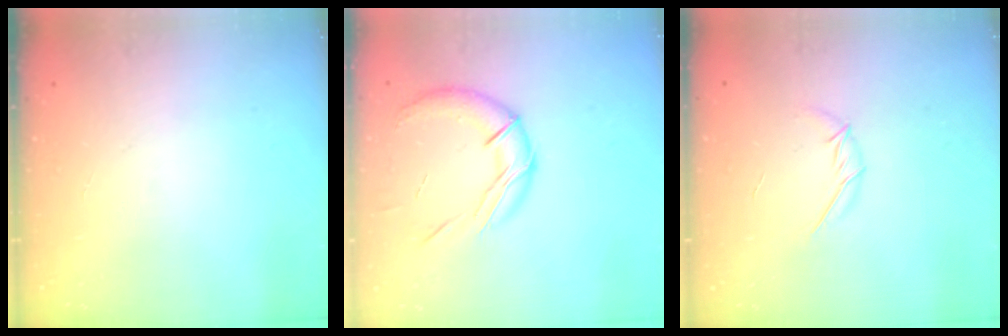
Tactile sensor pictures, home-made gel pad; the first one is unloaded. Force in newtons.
{"total": 12.1, "press": 12.0, "slide": 1.1}
{"total": 5.7, "press": 5.7, "slide": 0.9}